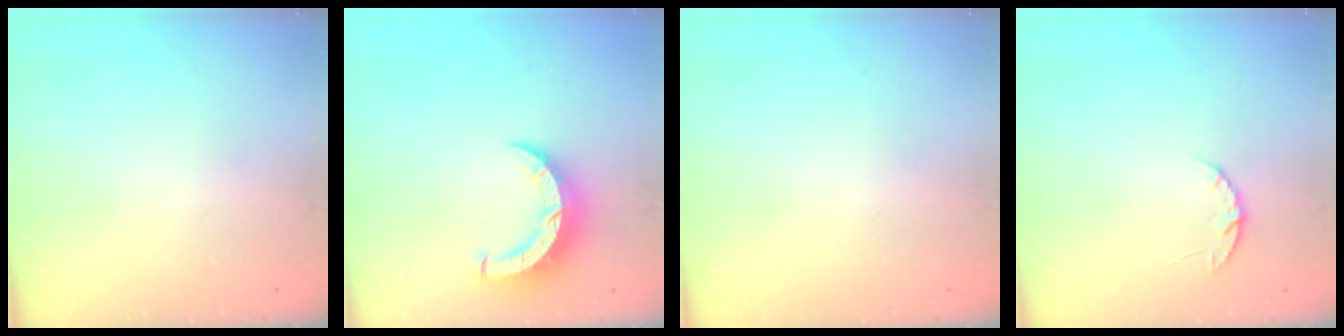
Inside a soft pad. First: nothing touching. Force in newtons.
{"total": 8.4, "press": 8.3, "slide": 1.0}
{"total": 2.6, "press": 2.6, "slide": 0.2}
{"total": 4.9, "press": 4.8, "slide": 0.7}